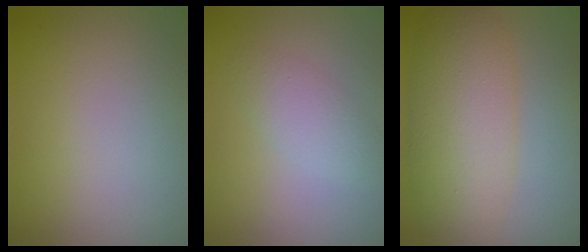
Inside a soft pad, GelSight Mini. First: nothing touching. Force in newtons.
{"total": 2.3, "press": 2.3, "slide": 0.2}
{"total": 7.1, "press": 7.1, "slide": 0.1}